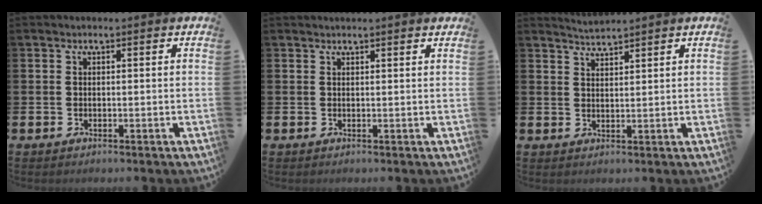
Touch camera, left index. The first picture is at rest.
{"total": 0.8, "force": [0.8, -0.1, 0.2], "torque": [-0.002, -0.003, 0.016]}
{"total": 2.5, "force": [2.5, -0.2, 0.0], "torque": [-0.006, -0.010, 0.045]}